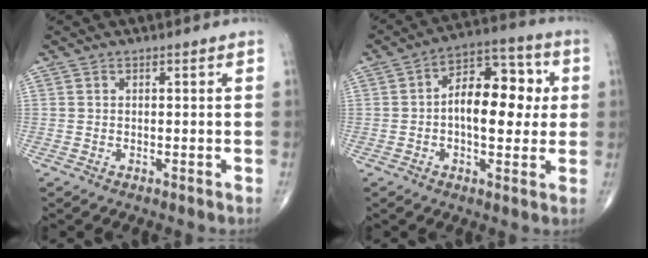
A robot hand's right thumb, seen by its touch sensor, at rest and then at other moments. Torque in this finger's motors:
{"motor_torque": [-0.06, 0.61, 0.94, 0.11, 0.18]}